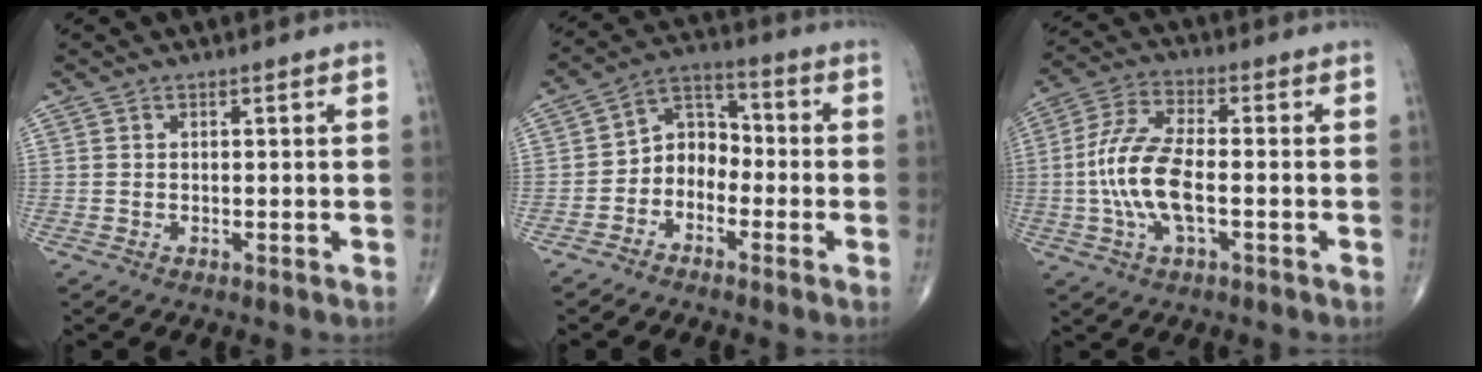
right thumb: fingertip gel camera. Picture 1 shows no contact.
{"total": 7.4, "force": [-2.6, 5.7, 3.8], "torque": [-0.036, 0.046, -0.065]}
{"total": 11.8, "force": [-1.9, 4.7, 10.7], "torque": [-0.230, 0.020, -0.039]}